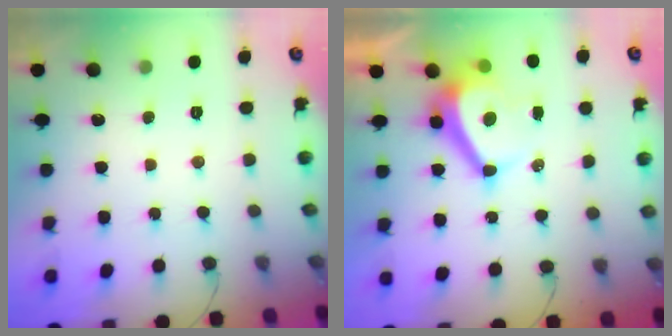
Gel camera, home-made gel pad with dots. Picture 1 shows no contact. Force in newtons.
{"total": 8.8, "press": 8.7, "slide": 1.1}